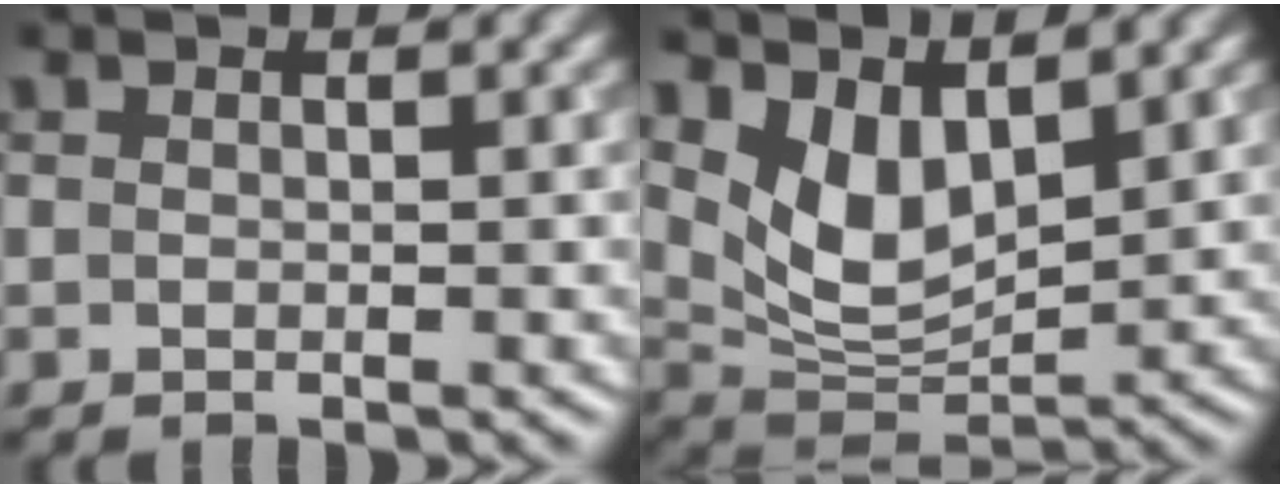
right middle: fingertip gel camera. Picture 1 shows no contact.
{"total": 5.8, "force": [2.8, 3.0, 4.1], "torque": [-0.087, -0.018, 0.057]}